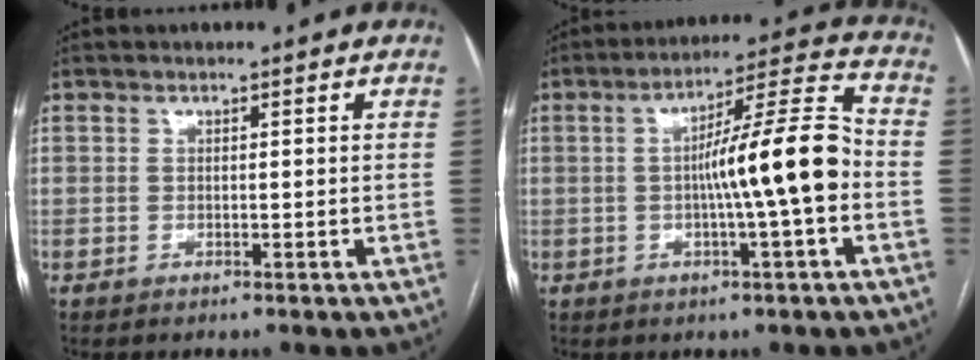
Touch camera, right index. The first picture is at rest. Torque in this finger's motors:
{"motor_torque": [1.03, -0.28, 0.66, 0.20]}